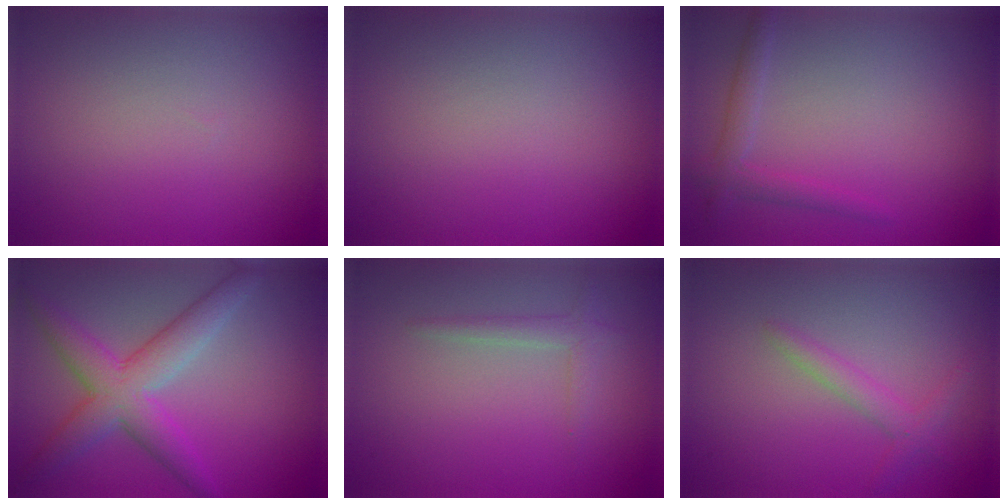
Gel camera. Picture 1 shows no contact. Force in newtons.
{"total": 0.0}
{"total": 1.2, "press": 1.2, "slide": 0.1}
{"total": 5.5, "press": 5.5, "slide": 0.2}
{"total": 1.4, "press": 1.4, "slide": 0.1}
{"total": 1.7, "press": 1.7, "slide": 0.1}